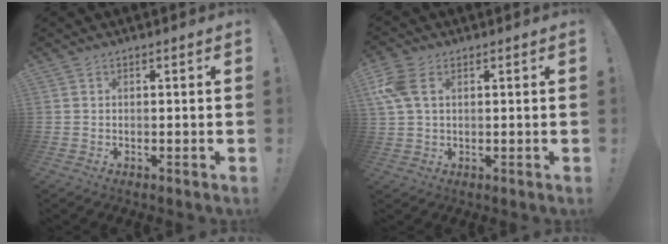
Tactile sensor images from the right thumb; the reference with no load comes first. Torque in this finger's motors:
{"motor_torque": [0.15, 0.15, 0.34, 0.40, 0.24]}